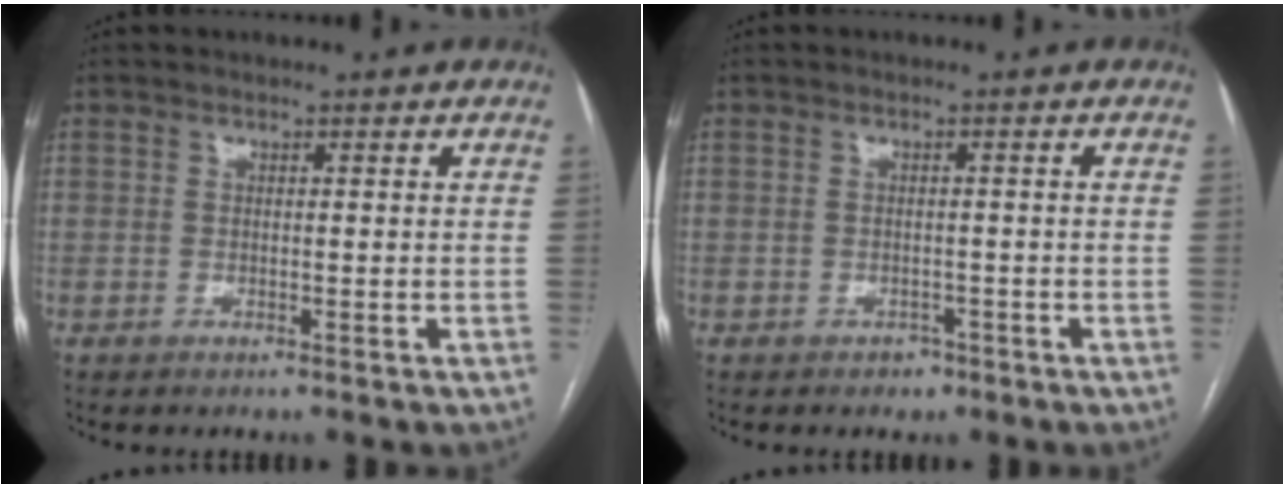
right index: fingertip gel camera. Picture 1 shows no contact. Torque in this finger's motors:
{"motor_torque": [-0.08, 0.04, 0.03, 0.00]}